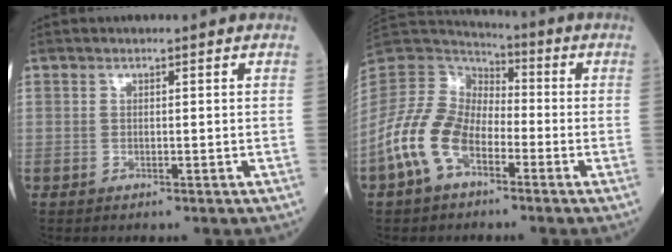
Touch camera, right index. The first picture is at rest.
{"total": 11.8, "force": [-5.1, 7.0, 7.9], "torque": [-0.187, 0.018, -0.105]}